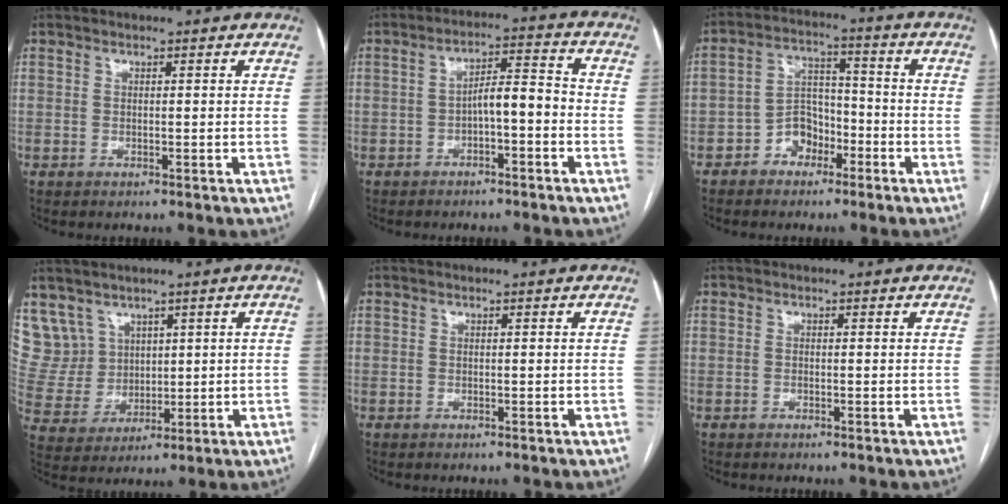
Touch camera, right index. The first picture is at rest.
{"total": 5.6, "force": [-1.7, 1.6, 5.1], "torque": [-0.083, 0.026, -0.026]}
{"total": 6.5, "force": [-3.4, 4.7, 2.9], "torque": [-0.052, 0.024, -0.061]}
{"total": 8.4, "force": [5.2, 6.5, 0.4], "torque": [-0.021, 0.030, 0.124]}
{"total": 0.0}
{"total": 0.0}